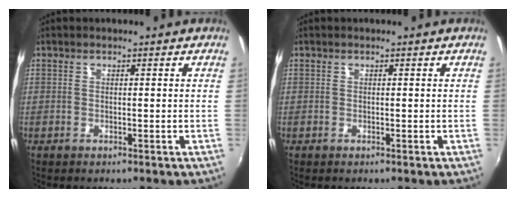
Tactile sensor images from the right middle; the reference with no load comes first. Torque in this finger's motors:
{"motor_torque": [-0.12, 0.07, -0.01, 0.00]}